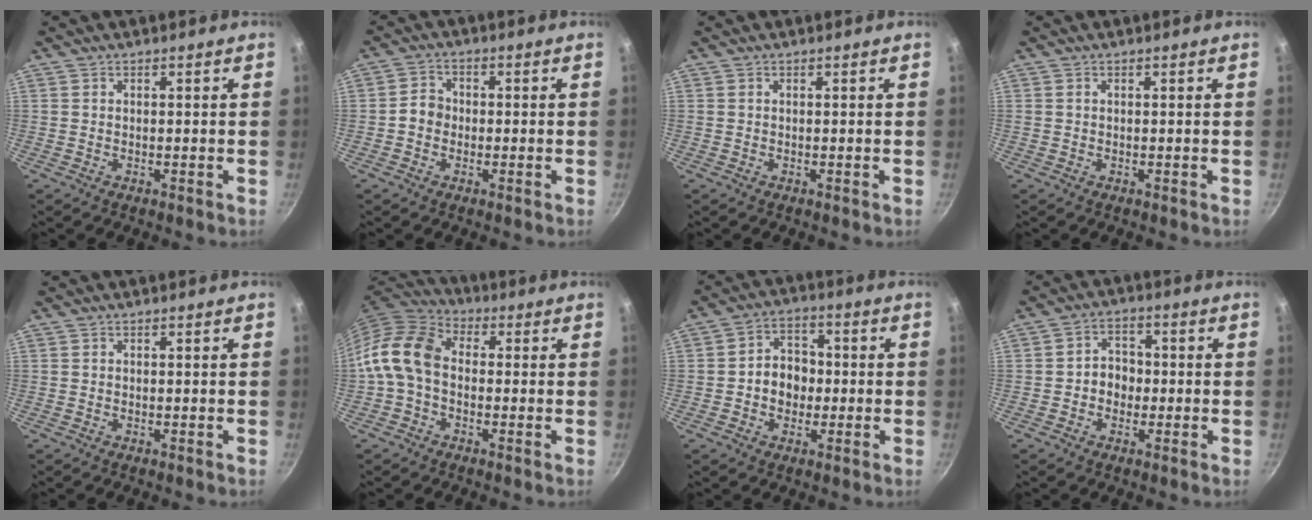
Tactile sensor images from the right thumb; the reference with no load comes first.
{"total": 3.7, "force": [-0.8, 3.3, 1.7], "torque": [-0.010, 0.017, -0.022]}
{"total": 0.0}
{"total": 0.0}
{"total": 0.0}
{"total": 11.1, "force": [-1.1, 7.9, 7.7], "torque": [-0.131, 0.034, -0.043]}
{"total": 7.7, "force": [-0.7, 6.3, 4.3], "torque": [-0.031, 0.019, -0.017]}
{"total": 5.4, "force": [-0.8, 4.5, 2.8], "torque": [-0.011, 0.018, -0.016]}